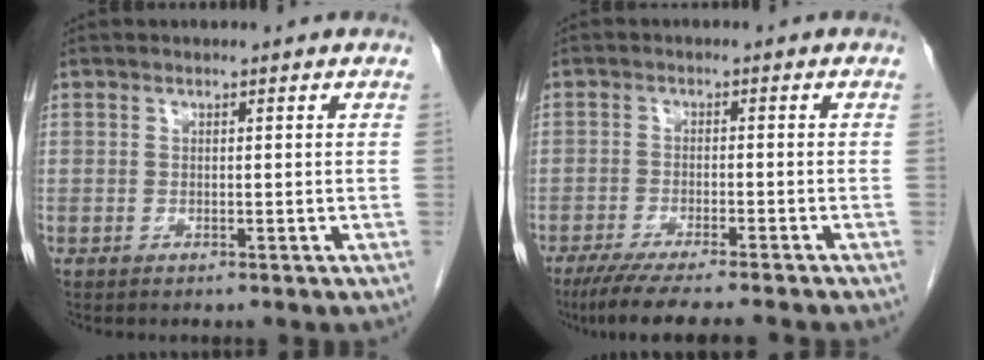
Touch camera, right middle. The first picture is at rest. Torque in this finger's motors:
{"motor_torque": [1.10, -1.04, 0.17, 0.06]}